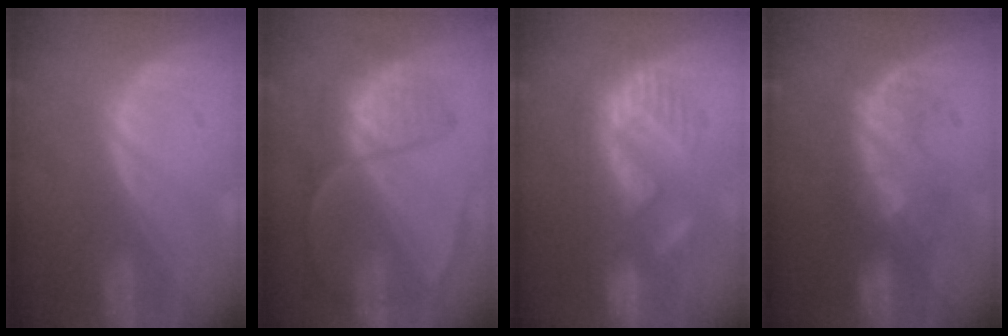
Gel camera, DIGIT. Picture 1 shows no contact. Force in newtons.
{"total": 7.9, "press": 7.2, "slide": 3.2}
{"total": 9.4, "press": 9.0, "slide": 2.7}
{"total": 7.9, "press": 7.6, "slide": 2.2}